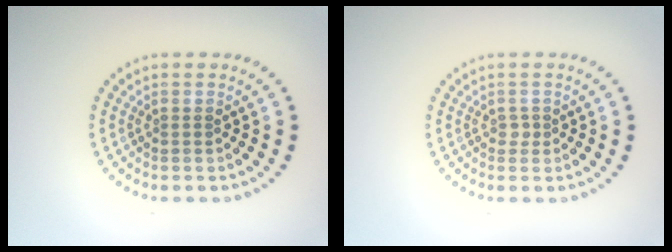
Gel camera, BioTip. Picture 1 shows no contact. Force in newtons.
{"total": 0.9, "press": 0.7, "slide": 0.5}